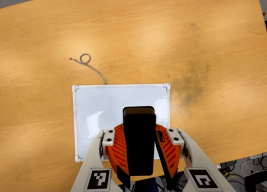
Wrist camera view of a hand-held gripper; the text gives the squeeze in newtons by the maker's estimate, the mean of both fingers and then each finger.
{"total": 8.8, "left": 8.4, "right": 9.2}